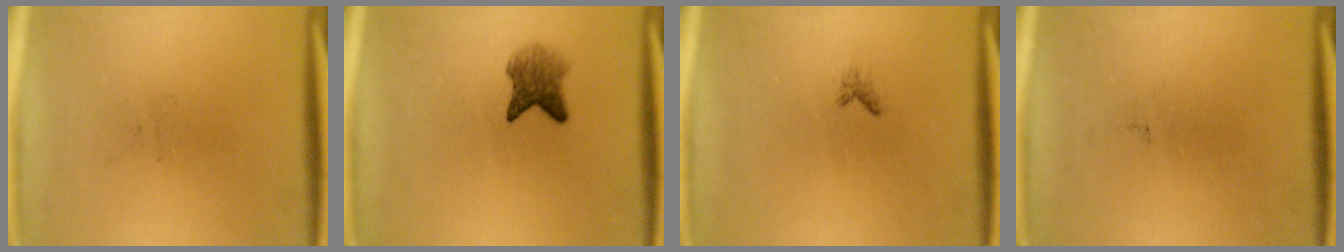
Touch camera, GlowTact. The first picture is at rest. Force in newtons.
{"total": 3.7}
{"total": 0.6}
{"total": 0.0}